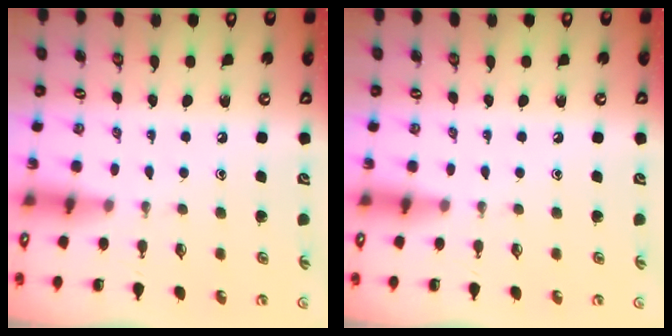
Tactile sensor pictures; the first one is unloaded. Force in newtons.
{"total": 0.0}